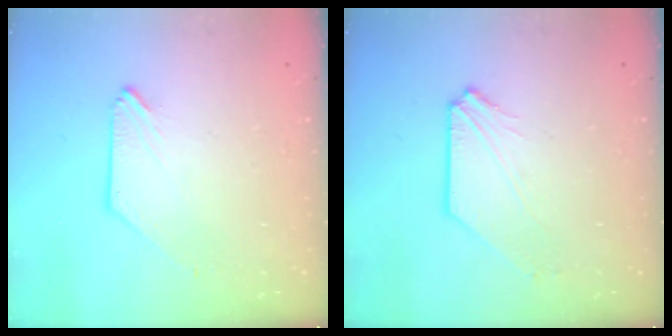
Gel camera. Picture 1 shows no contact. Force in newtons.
{"total": 2.4, "press": 2.4, "slide": 0.3}